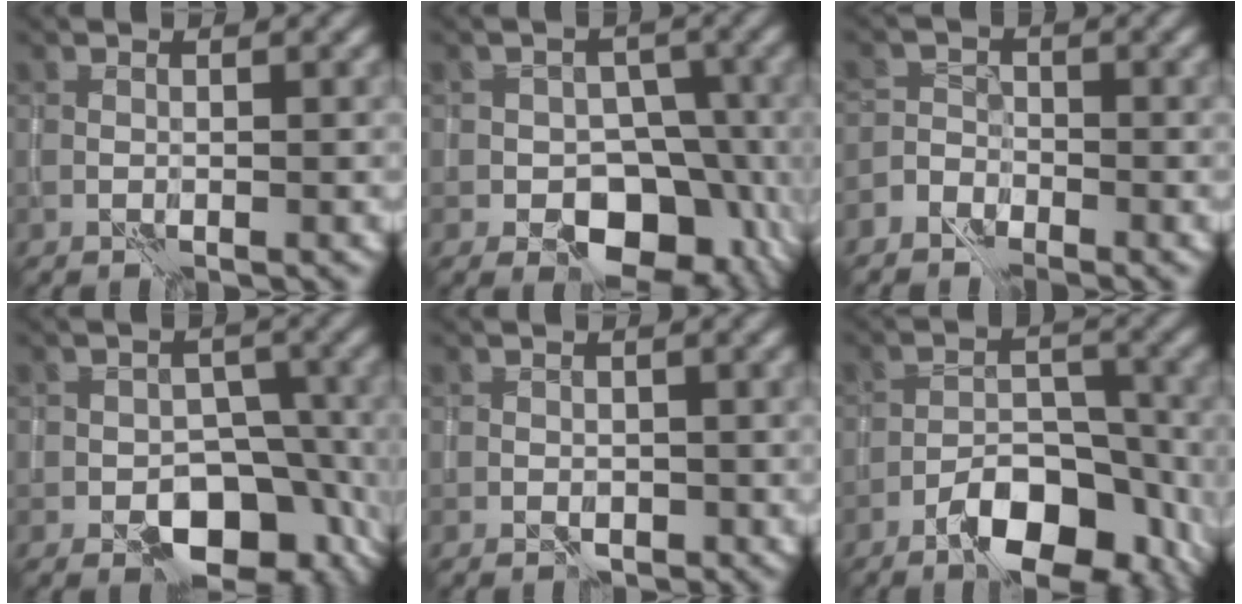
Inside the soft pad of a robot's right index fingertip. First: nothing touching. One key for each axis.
{"total": 8.5, "fx": -3.8, "fy": 5.9, "fz": 4.8, "tx": -0.028, "ty": 0.010, "tz": -0.059}
{"total": 2.0, "fx": -1.7, "fy": 1.0, "fz": 0.0, "tx": 0.012, "ty": 0.009, "tz": -0.046}
{"total": 9.0, "fx": -4.0, "fy": 5.6, "fz": 5.7, "tx": -0.051, "ty": -0.008, "tz": -0.058}
{"total": 0.9, "fx": -0.3, "fy": 0.7, "fz": 0.4, "tx": -0.002, "ty": -0.004, "tz": -0.007}
{"total": 7.4, "fx": -4.8, "fy": 3.2, "fz": 4.6, "tx": -0.057, "ty": 0.012, "tz": -0.082}